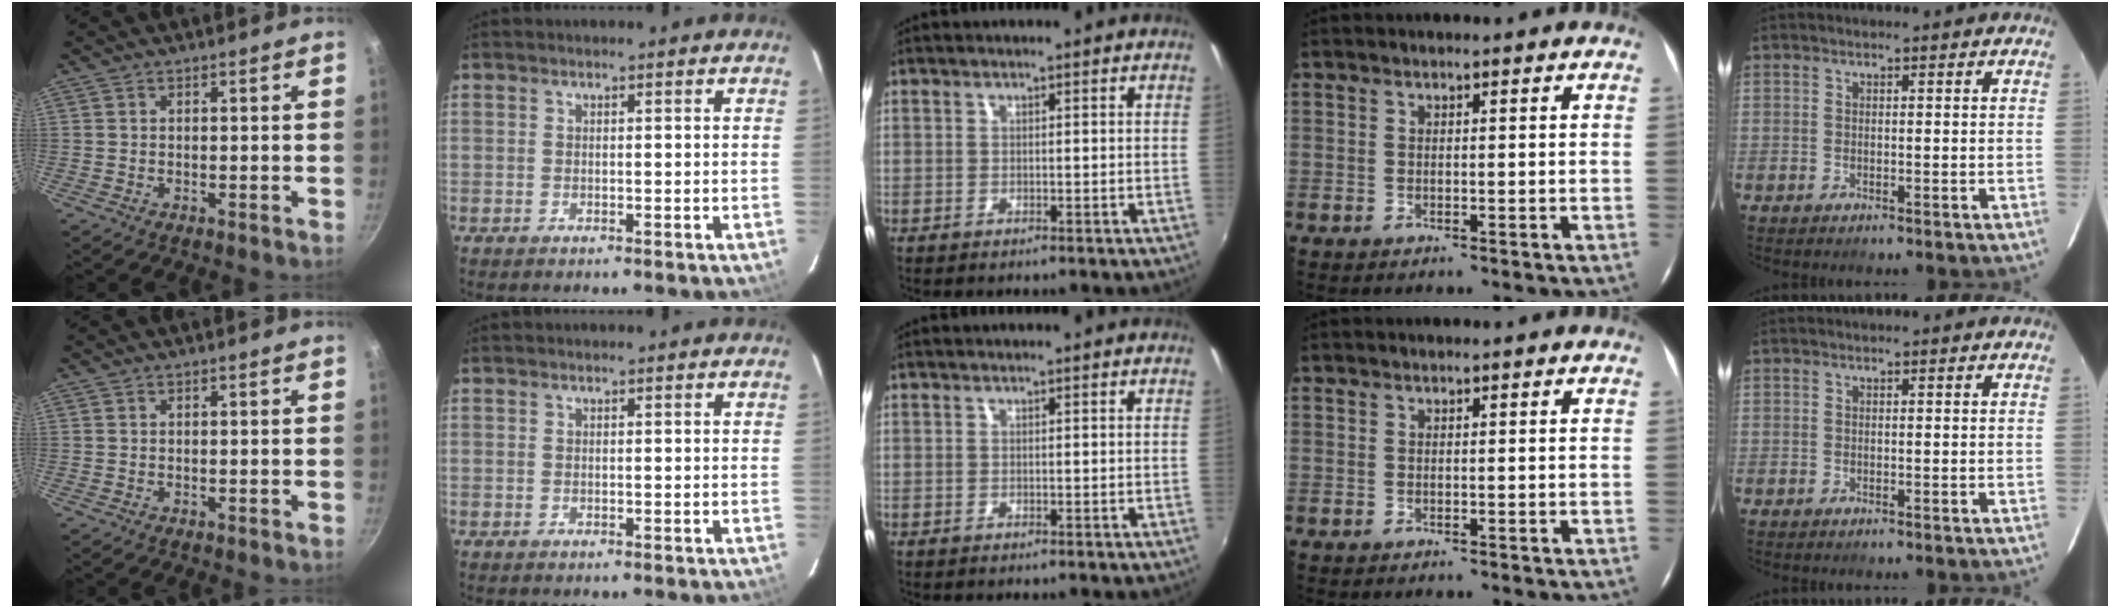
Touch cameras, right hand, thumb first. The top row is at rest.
{}